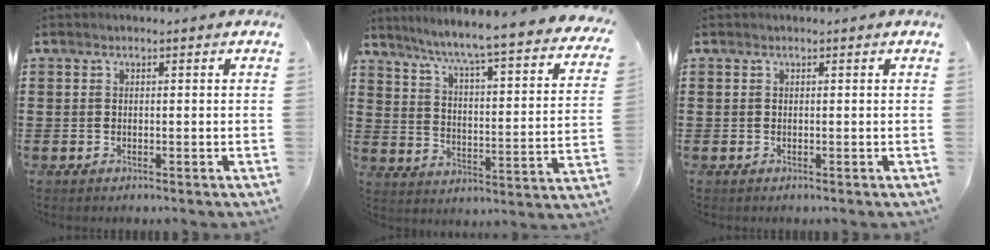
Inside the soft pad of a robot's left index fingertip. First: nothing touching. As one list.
[{"total": 5.4, "force": [4.4, -1.1, 2.9], "torque": [-0.076, -0.050, 0.062]}, {"total": 0.0}]